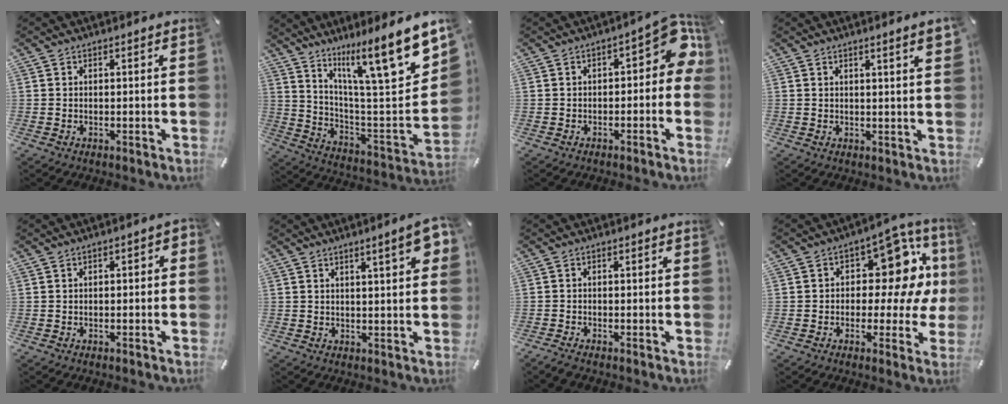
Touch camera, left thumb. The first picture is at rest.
{"total": 17.6, "force": [13.0, 2.8, 11.5], "torque": [-0.166, -0.113, 0.197]}
{"total": 9.6, "force": [1.5, 4.7, 8.2], "torque": [-0.102, -0.010, 0.024]}
{"total": 3.1, "force": [1.6, 0.1, 2.6], "torque": [-0.051, -0.001, 0.028]}
{"total": 2.3, "force": [-1.4, 1.0, 1.4], "torque": [-0.024, 0.010, -0.027]}
{"total": 7.1, "force": [3.3, 1.5, 6.2], "torque": [-0.087, -0.012, 0.050]}
{"total": 1.6, "force": [-1.3, 0.3, 0.9], "torque": [-0.016, 0.002, -0.023]}
{"total": 15.6, "force": [3.6, 9.7, 11.6], "torque": [-0.160, -0.030, 0.058]}